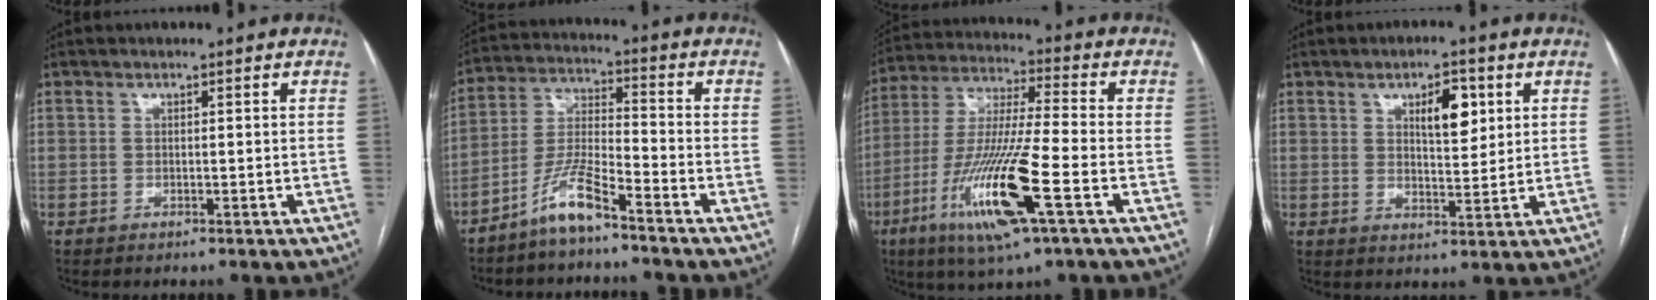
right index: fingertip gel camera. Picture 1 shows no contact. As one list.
[{"total": 7.7, "force": [-5.8, 0.6, 5.1], "torque": [-0.117, -0.011, -0.120]}, {"total": 17.0, "force": [-6.7, 0.8, 15.6], "torque": [-0.320, -0.024, -0.123]}, {"total": 6.2, "force": [2.5, 2.3, 5.2], "torque": [-0.087, 0.003, 0.043]}]